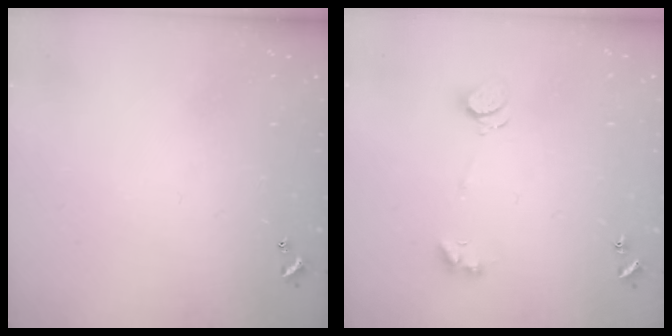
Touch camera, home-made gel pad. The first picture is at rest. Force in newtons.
{"total": 2.6, "press": 2.5, "slide": 0.6}